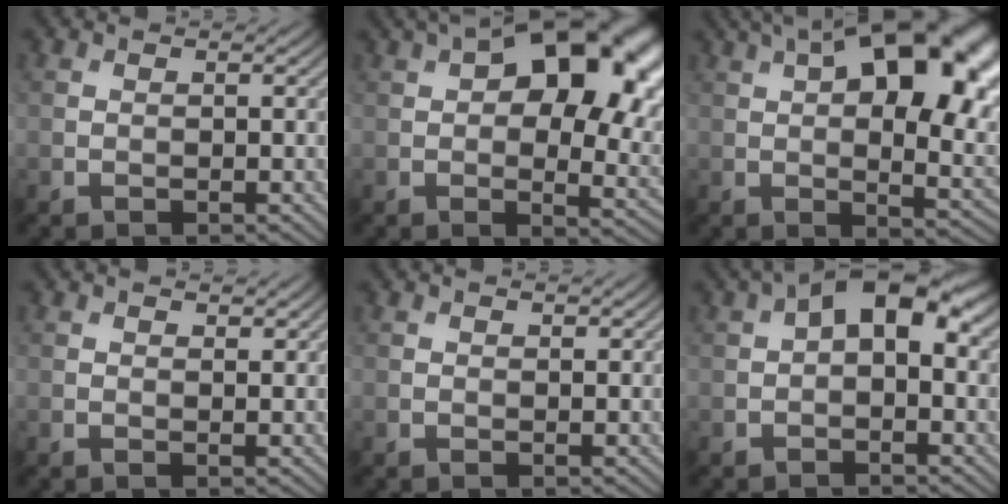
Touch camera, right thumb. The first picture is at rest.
{"total": 18.5, "force": [6.1, 10.5, 14.0], "torque": [-0.180, 0.017, 0.096]}
{"total": 21.7, "force": [7.7, 10.7, 17.3], "torque": [-0.252, 0.051, 0.123]}
{"total": 1.4, "force": [1.2, 0.5, 0.7], "torque": [-0.013, -0.003, 0.024]}
{"total": 0.8, "force": [0.7, 0.2, 0.3], "torque": [-0.010, -0.002, 0.013]}
{"total": 7.9, "force": [1.8, 4.1, 6.5], "torque": [-0.100, 0.017, 0.021]}